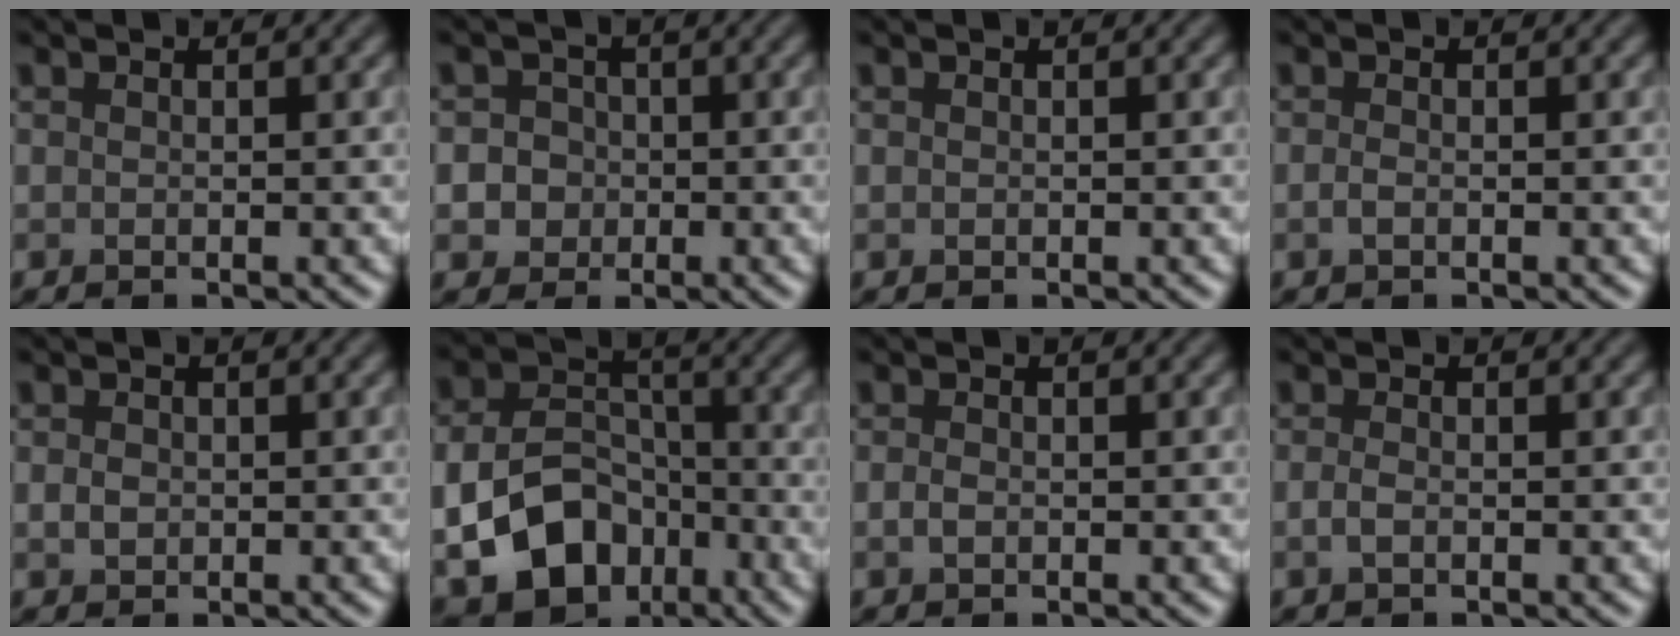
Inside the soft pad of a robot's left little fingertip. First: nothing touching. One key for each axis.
{"total": 3.5, "fx": -0.1, "fy": 3.3, "fz": 1.2, "tx": 0.010, "ty": 0.020, "tz": -0.024}
{"total": 0.0}
{"total": 0.7, "fx": -0.3, "fy": 0.3, "fz": 0.6, "tx": -0.016, "ty": -0.002, "tz": -0.007}
{"total": 1.0, "fx": 0.0, "fy": 0.9, "fz": 0.6, "tx": -0.012, "ty": -0.001, "tz": -0.001}
{"total": 10.4, "fx": -3.7, "fy": 7.6, "fz": 6.1, "tx": -0.119, "ty": -0.027, "tz": -0.048}
{"total": 0.8, "fx": -0.2, "fy": 0.5, "fz": 0.6, "tx": -0.014, "ty": -0.001, "tz": -0.005}
{"total": 1.0, "fx": -0.3, "fy": 0.5, "fz": 0.9, "tx": -0.022, "ty": -0.002, "tz": -0.009}